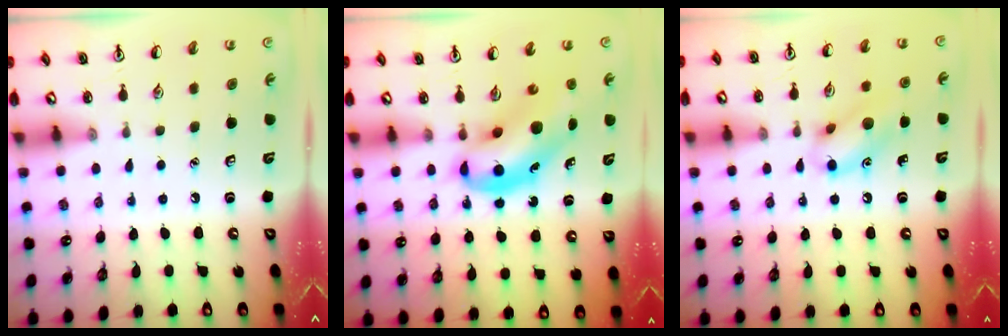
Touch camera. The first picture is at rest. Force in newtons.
{"total": 9.3, "press": 8.9, "slide": 2.6}
{"total": 10.6, "press": 10.5, "slide": 1.4}